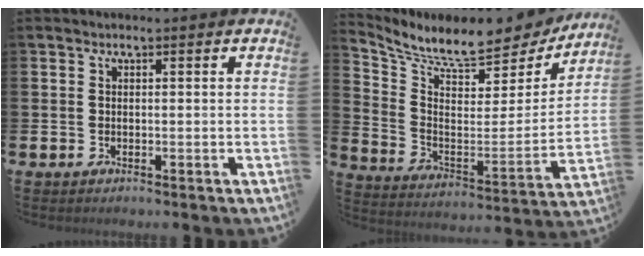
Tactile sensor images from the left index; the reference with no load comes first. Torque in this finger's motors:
{"motor_torque": [1.05, -1.09, 0.64, 0.15]}